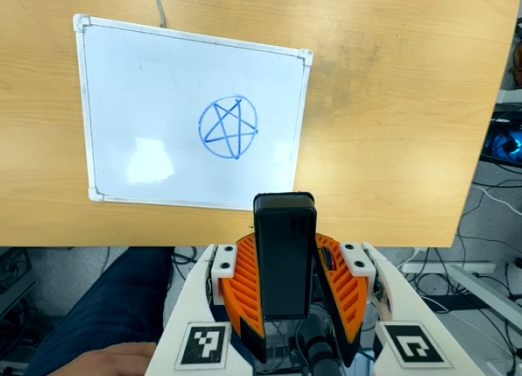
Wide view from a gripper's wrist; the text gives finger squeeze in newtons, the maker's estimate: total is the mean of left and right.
{"total": 5.0, "left": 4.7, "right": 5.4}